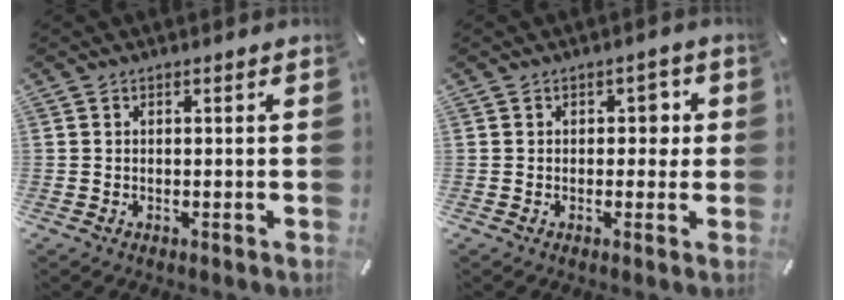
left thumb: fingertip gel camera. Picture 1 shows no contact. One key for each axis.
{"total": 3.2, "fx": 0.4, "fy": 2.3, "fz": 2.2, "tx": -0.013, "ty": -0.002, "tz": -0.004}